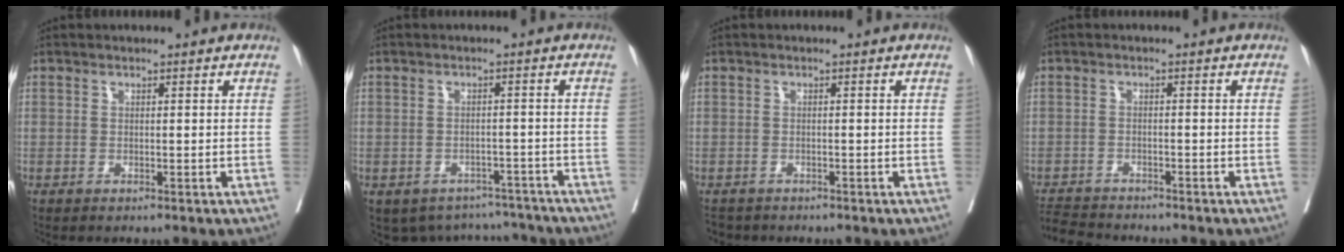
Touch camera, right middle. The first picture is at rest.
{"total": 7.7, "force": [-7.0, 3.4, 0.1], "torque": [0.011, 0.023, -0.081]}
{"total": 2.1, "force": [-2.0, 0.7, 0.2], "torque": [-0.003, -0.005, -0.032]}
{"total": 5.0, "force": [-4.9, 0.0, 0.8], "torque": [-0.008, -0.016, -0.085]}